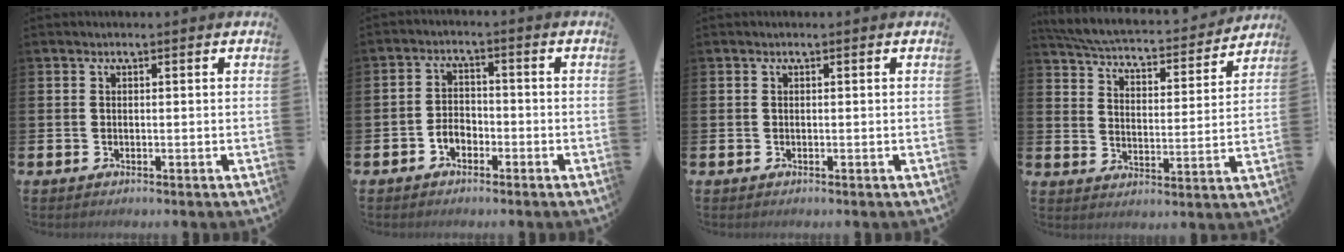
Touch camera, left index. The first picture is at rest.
{"total": 2.6, "force": [-1.8, 1.7, 0.9], "torque": [-0.025, 0.011, -0.038]}
{"total": 0.0}
{"total": 5.2, "force": [5.0, 0.8, 1.2], "torque": [-0.051, -0.042, 0.080]}